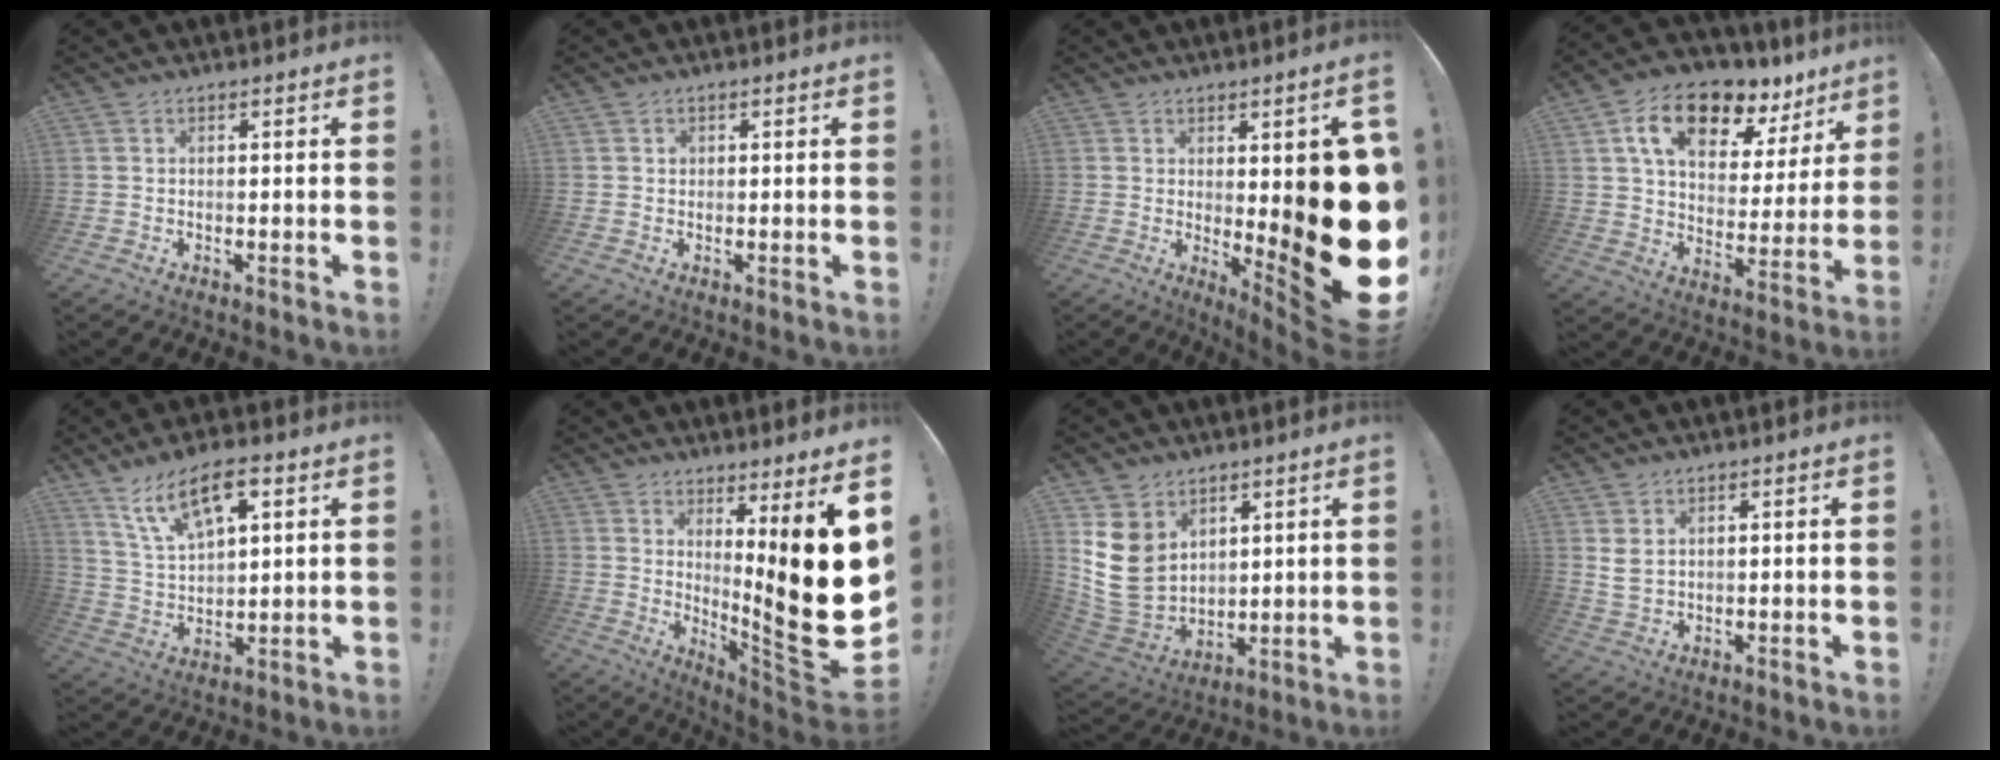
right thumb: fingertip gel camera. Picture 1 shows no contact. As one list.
[{"total": 0.8, "force": [0.2, 0.8, 0.1], "torque": [0.005, -0.002, 0.002]}, {"total": 17.8, "force": [-0.5, 3.0, 17.5], "torque": [-0.225, -0.036, 0.002]}, {"total": 16.1, "force": [9.2, 8.7, 9.9], "torque": [-0.157, -0.047, 0.161]}, {"total": 12.6, "force": [7.5, 5.5, 8.5], "torque": [-0.152, -0.022, 0.136]}, {"total": 19.8, "force": [2.4, 1.3, 19.6], "torque": [-0.273, -0.060, 0.043]}, {"total": 14.0, "force": [4.1, 11.3, 7.1], "torque": [-0.157, -0.030, 0.087]}, {"total": 4.2, "force": [2.2, 2.7, 2.3], "torque": [-0.039, -0.005, 0.043]}]